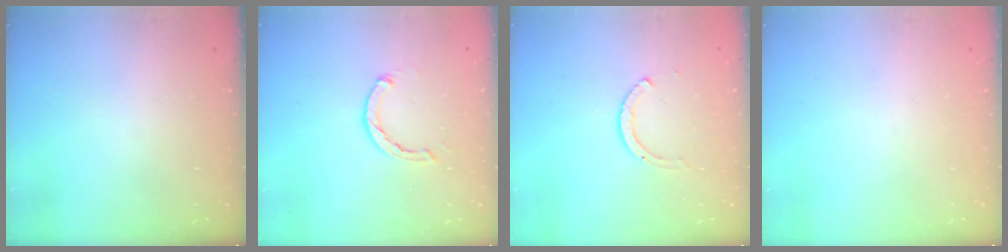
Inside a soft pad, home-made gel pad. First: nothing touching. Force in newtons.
{"total": 2.1, "press": 2.1, "slide": 0.3}
{"total": 2.6, "press": 2.6, "slide": 0.3}
{"total": 0.0}